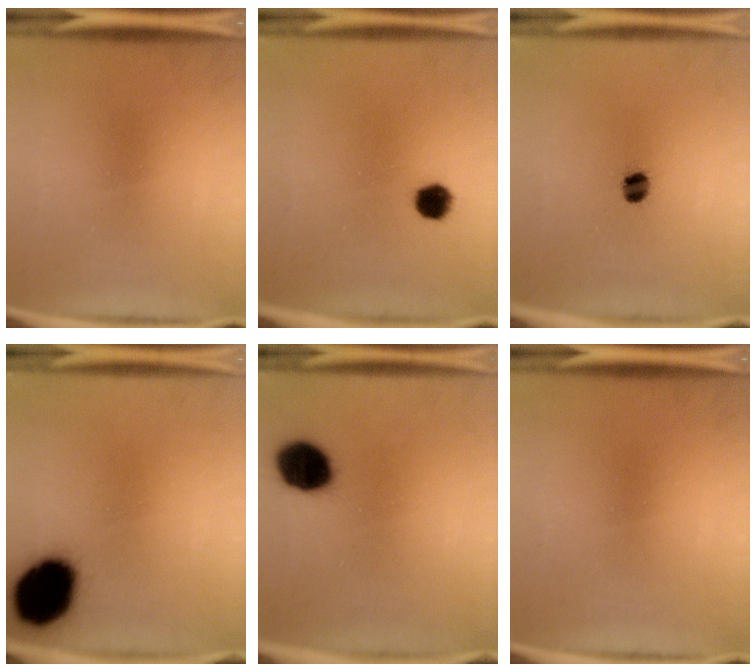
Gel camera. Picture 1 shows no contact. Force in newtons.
{"total": 4.2}
{"total": 3.5}
{"total": 17.2}
{"total": 12.2}
{"total": 0.0}